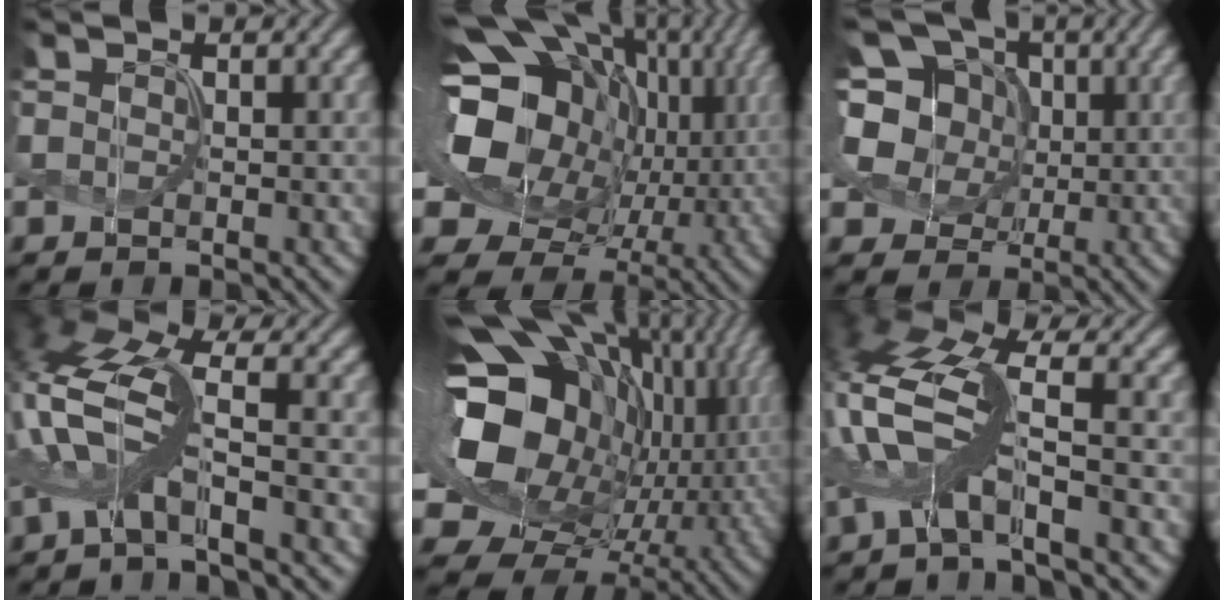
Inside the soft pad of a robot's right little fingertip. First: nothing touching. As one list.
[{"total": 17.5, "force": [3.3, 13.2, 11.0], "torque": [-0.194, 0.012, 0.056]}, {"total": 8.6, "force": [1.6, 7.0, 4.7], "torque": [-0.122, 0.029, 0.012]}, {"total": 6.6, "force": [-0.9, 2.3, 6.2], "torque": [-0.145, 0.011, -0.032]}, {"total": 19.6, "force": [2.7, 13.8, 13.6], "torque": [-0.239, -0.016, 0.076]}, {"total": 7.5, "force": [-1.2, 2.6, 6.9], "torque": [-0.164, 0.013, -0.042]}]